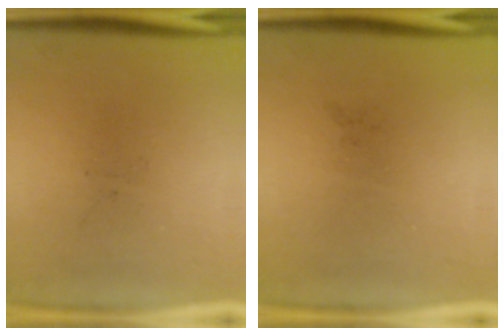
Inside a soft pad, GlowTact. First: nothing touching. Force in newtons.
{"total": 0.0}